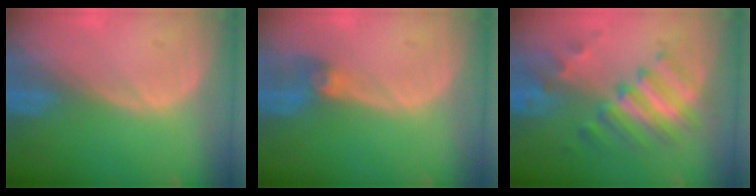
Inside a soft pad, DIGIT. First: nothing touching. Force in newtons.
{"total": 3.0, "press": 2.6, "slide": 1.4}
{"total": 7.5, "press": 7.5, "slide": 0.9}